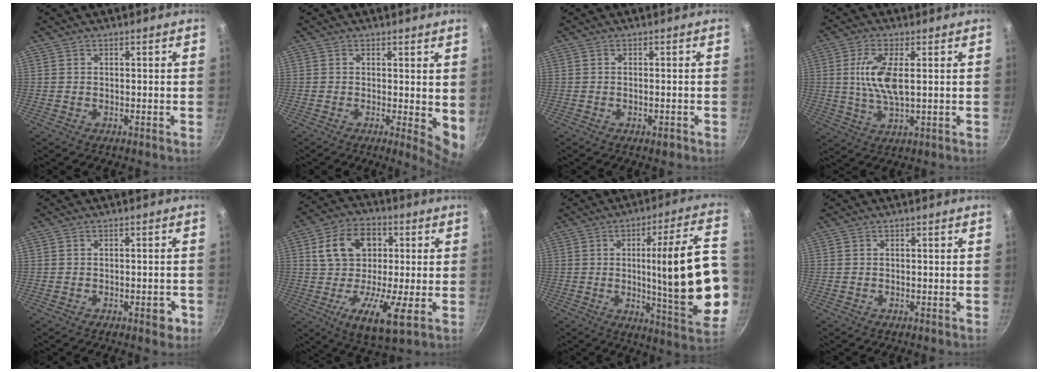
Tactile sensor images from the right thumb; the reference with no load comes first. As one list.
[{"total": 5.5, "force": [0.6, 1.8, 5.2], "torque": [-0.067, -0.015, 0.008]}, {"total": 1.6, "force": [-0.8, 0.6, 1.3], "torque": [-0.026, 0.002, -0.013]}, {"total": 8.8, "force": [1.4, 3.3, 8.0], "torque": [-0.163, -0.003, 0.027]}, {"total": 3.1, "force": [-1.3, 1.3, 2.5], "torque": [-0.023, 0.009, -0.015]}, {"total": 15.8, "force": [-0.3, 9.1, 13.0], "torque": [-0.194, 0.012, -0.018]}, {"total": 25.0, "force": [-1.9, 5.1, 24.4], "torque": [-0.331, 0.002, -0.018]}, {"total": 0.0}]